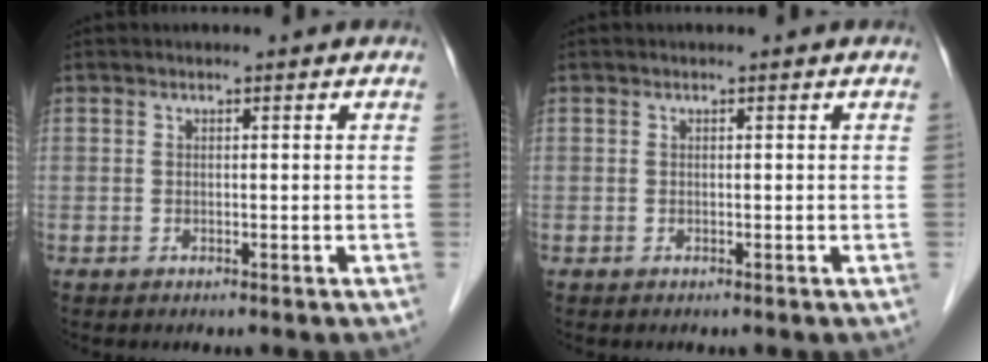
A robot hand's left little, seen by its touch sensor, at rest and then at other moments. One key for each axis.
{"total": 0.0}